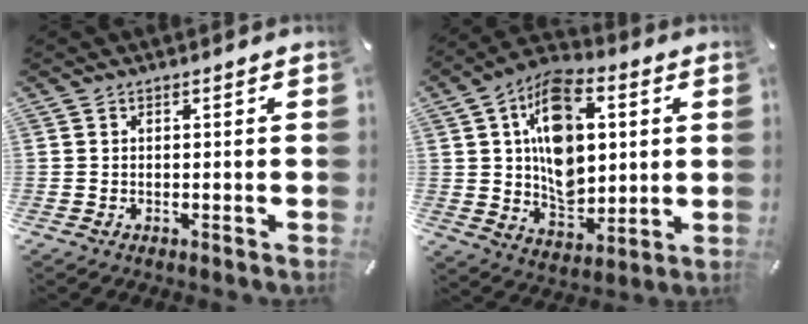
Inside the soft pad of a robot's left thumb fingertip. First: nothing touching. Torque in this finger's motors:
{"motor_torque": [0.81, 0.87, 1.21, 0.38, 0.25]}